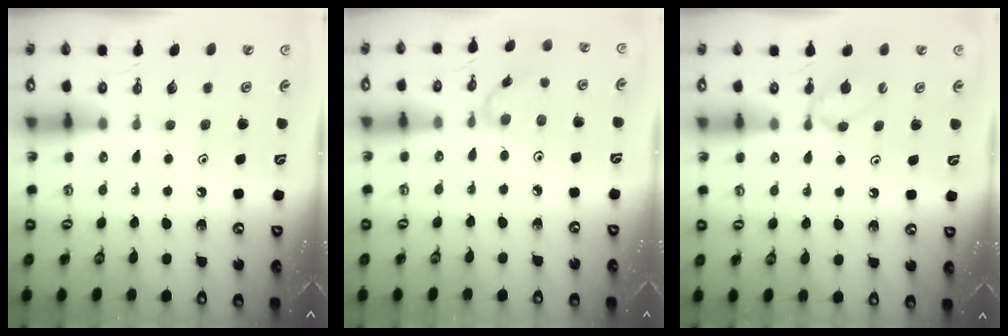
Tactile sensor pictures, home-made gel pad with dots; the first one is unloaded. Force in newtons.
{"total": 0.6, "press": 0.5, "slide": 0.3}
{"total": 5.4, "press": 5.3, "slide": 0.7}